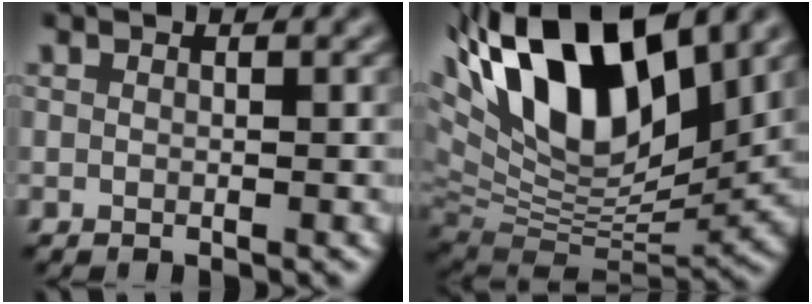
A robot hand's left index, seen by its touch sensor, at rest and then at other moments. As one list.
[{"total": 17.4, "force": [7.6, 8.4, 13.2], "torque": [-0.262, 0.029, 0.136]}]